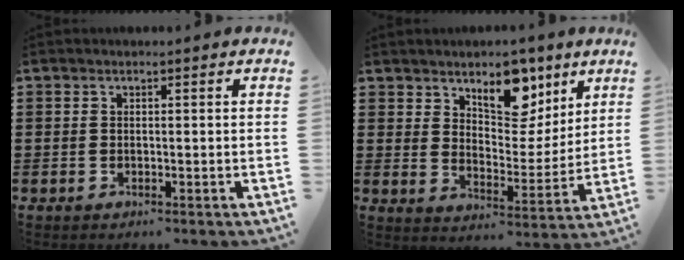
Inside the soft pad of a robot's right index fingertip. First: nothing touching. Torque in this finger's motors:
{"motor_torque": [0.64, 0.51, 0.39, 0.09]}